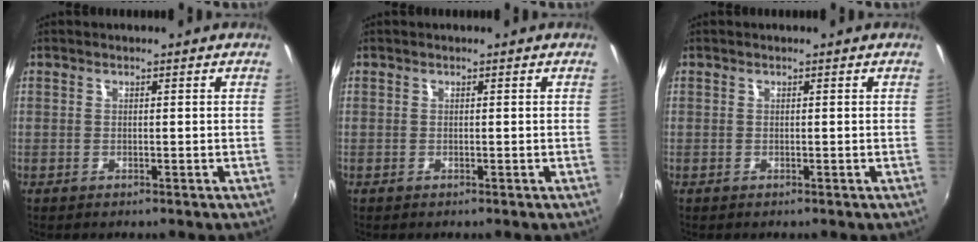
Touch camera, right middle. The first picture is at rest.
{"total": 0.0}
{"total": 0.0}